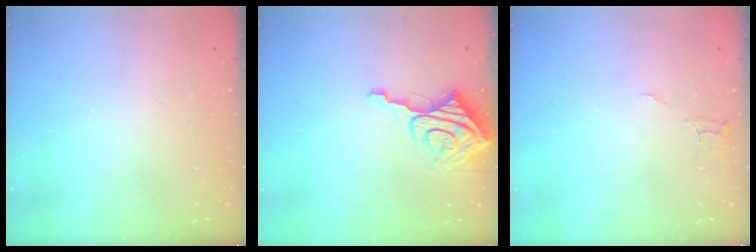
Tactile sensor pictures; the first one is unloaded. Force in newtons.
{"total": 10.0, "press": 10.0, "slide": 1.1}
{"total": 3.7, "press": 3.7, "slide": 0.4}